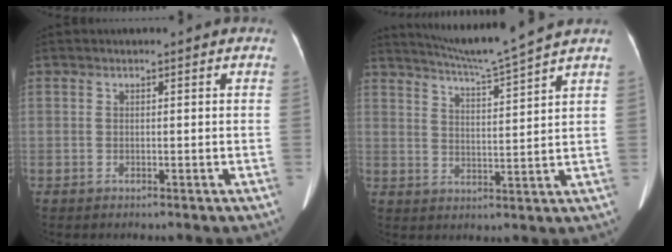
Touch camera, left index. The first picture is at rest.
{"total": 9.8, "force": [8.8, -2.4, 3.5], "torque": [-0.068, -0.013, 0.145]}